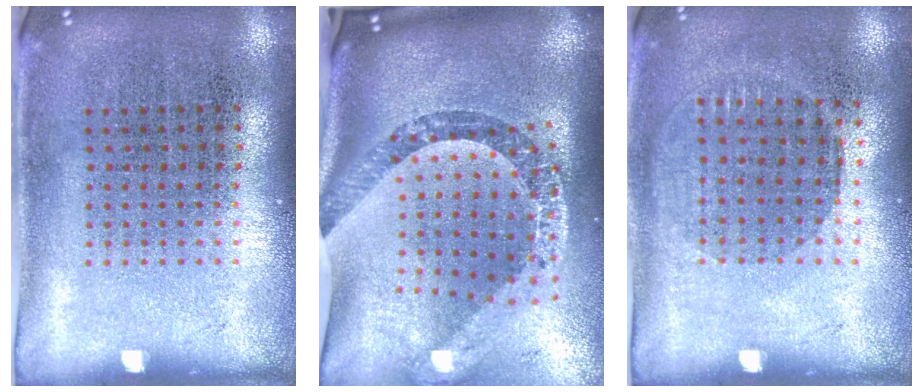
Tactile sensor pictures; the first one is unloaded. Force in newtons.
{"total": 3.6, "press": 2.5, "slide": 2.6}
{"total": 0.9, "press": 0.8, "slide": 0.4}